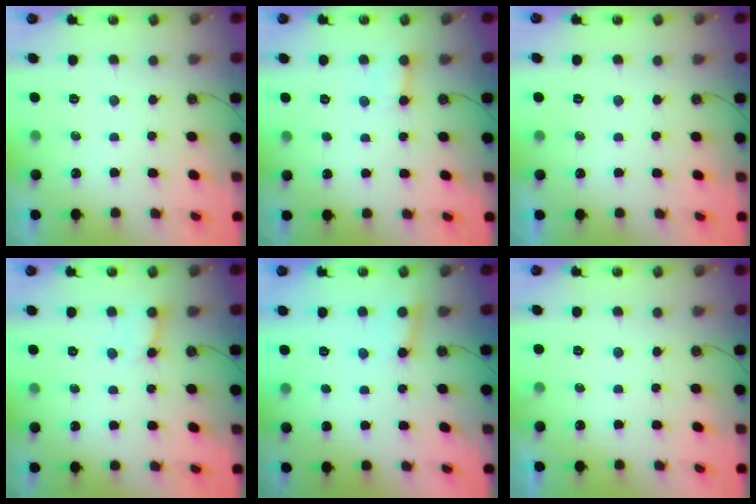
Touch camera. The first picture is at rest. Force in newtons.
{"total": 2.5, "press": 2.4, "slide": 0.4}
{"total": 0.0}
{"total": 2.3, "press": 2.3, "slide": 0.1}
{"total": 2.4, "press": 2.3, "slide": 0.6}
{"total": 2.9, "press": 2.9, "slide": 0.2}